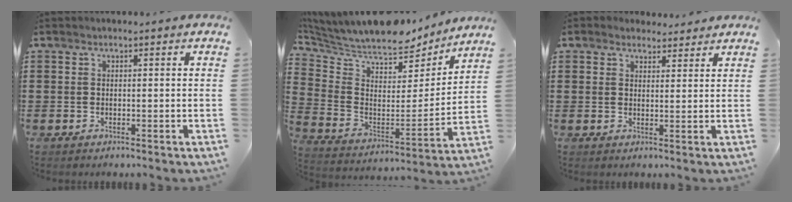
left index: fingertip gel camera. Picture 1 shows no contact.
{"total": 7.8, "force": [7.3, 1.8, 1.9], "torque": [-0.080, -0.061, 0.124]}
{"total": 3.0, "force": [2.7, 1.3, 0.3], "torque": [-0.006, -0.003, 0.051]}